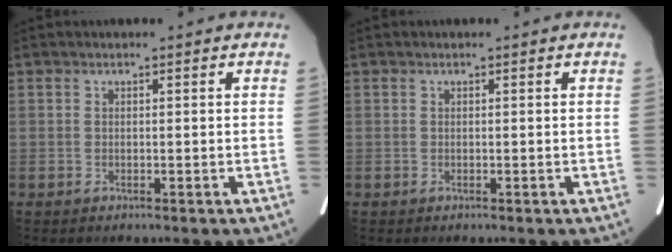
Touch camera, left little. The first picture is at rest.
{"total": 0.0}